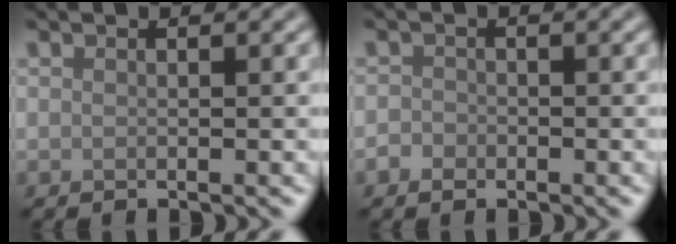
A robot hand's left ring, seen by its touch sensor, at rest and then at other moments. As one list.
[{"total": 1.2, "force": [-0.6, 1.0, 0.2], "torque": [0.003, 0.001, -0.013]}]